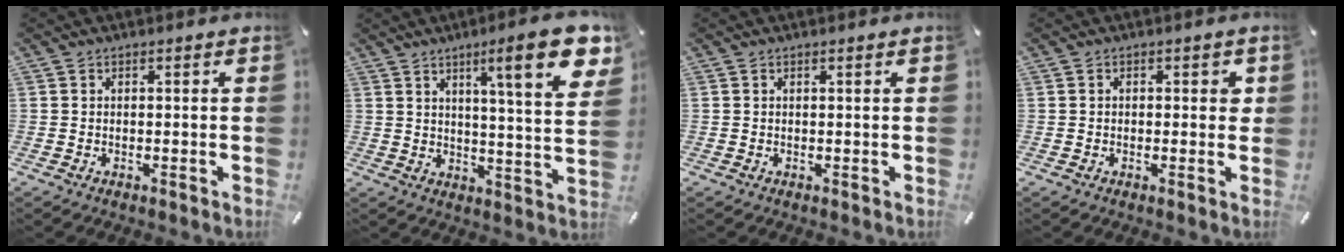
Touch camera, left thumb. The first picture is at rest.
{"total": 16.8, "force": [8.6, 2.6, 14.2], "torque": [-0.202, -0.048, 0.121]}
{"total": 0.6, "force": [0.1, 0.0, 0.6], "torque": [-0.011, -0.001, 0.002]}
{"total": 2.2, "force": [0.0, 1.3, 1.8], "torque": [-0.019, 0.002, -0.005]}